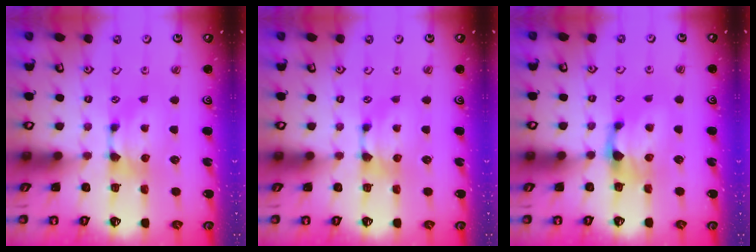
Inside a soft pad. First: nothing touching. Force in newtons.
{"total": 0.0}
{"total": 1.4, "press": 0.7, "slide": 1.1}